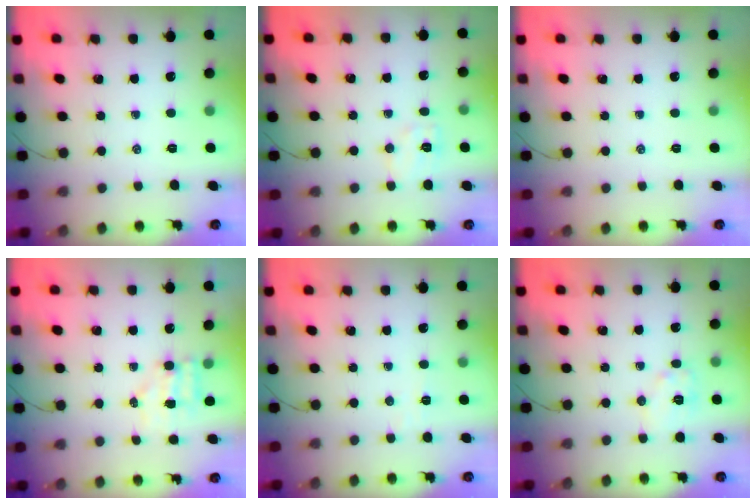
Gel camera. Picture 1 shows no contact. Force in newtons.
{"total": 6.7, "press": 6.6, "slide": 1.1}
{"total": 0.0}
{"total": 4.5, "press": 4.5, "slide": 0.8}
{"total": 3.2, "press": 3.1, "slide": 1.0}
{"total": 7.7, "press": 7.6, "slide": 0.5}